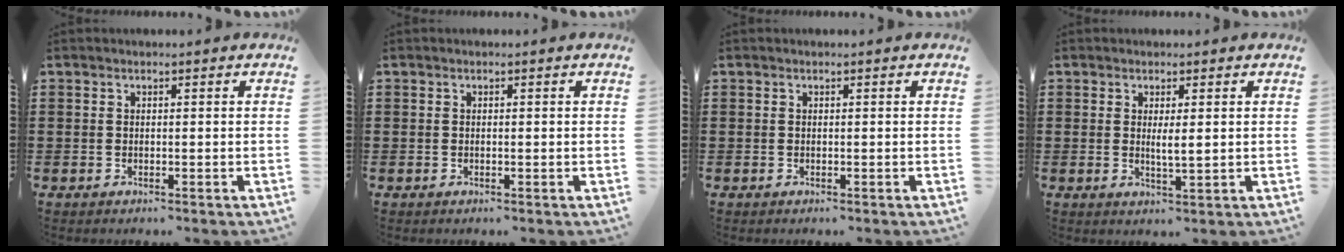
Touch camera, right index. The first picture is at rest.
{"total": 0.0}
{"total": 0.0}
{"total": 2.2, "force": [0.4, 0.3, 2.2], "torque": [-0.043, -0.002, 0.006]}